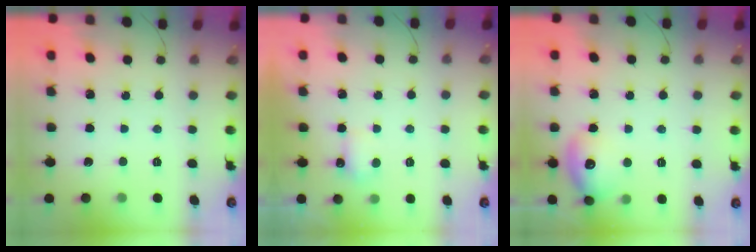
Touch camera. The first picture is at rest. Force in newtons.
{"total": 2.8, "press": 2.7, "slide": 0.6}
{"total": 12.9, "press": 12.9, "slide": 1.2}